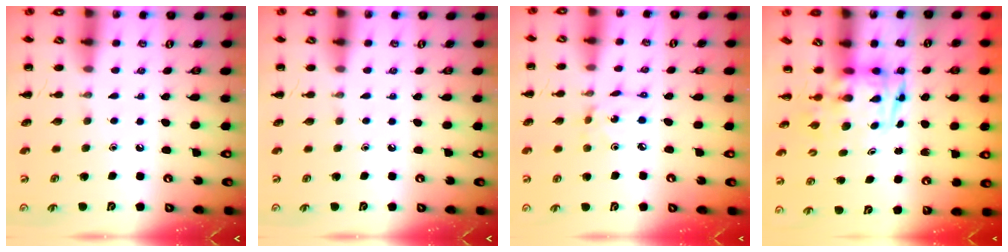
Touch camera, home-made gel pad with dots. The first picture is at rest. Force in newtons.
{"total": 0.0}
{"total": 2.2, "press": 2.1, "slide": 0.5}
{"total": 3.3, "press": 3.3, "slide": 0.7}